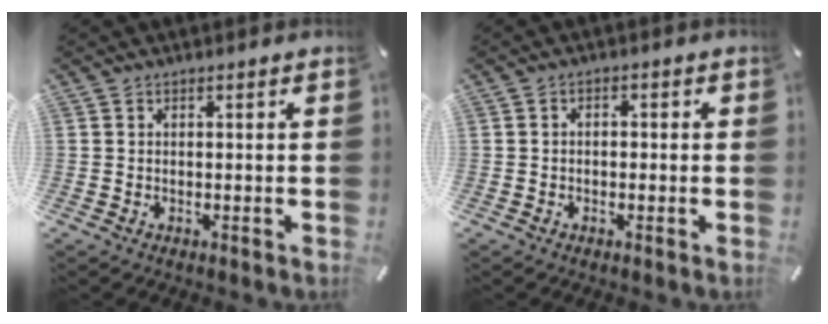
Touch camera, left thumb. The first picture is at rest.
{"total": 1.7, "force": [-0.9, 1.2, 0.8], "torque": [-0.015, 0.007, -0.019]}